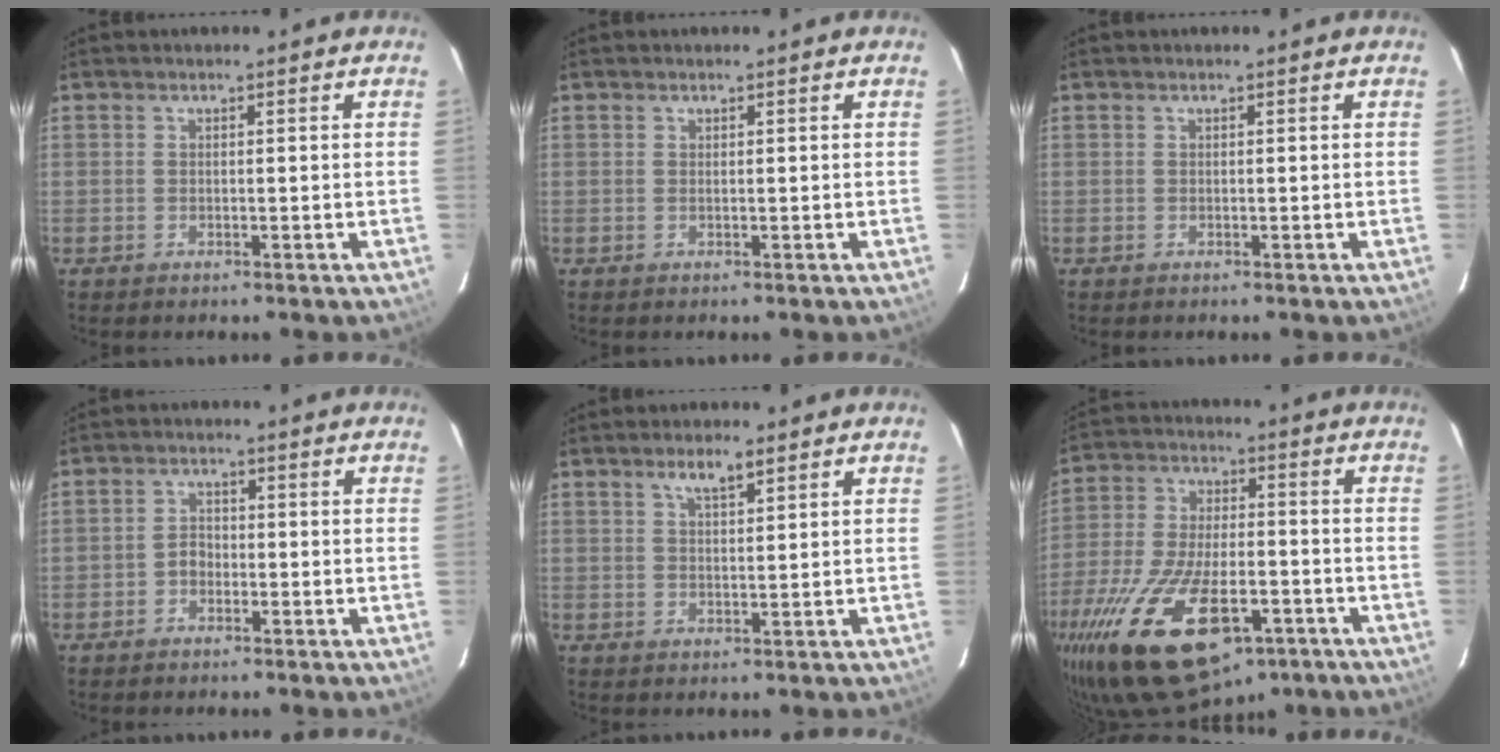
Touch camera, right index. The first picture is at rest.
{"total": 0.0}
{"total": 0.0}
{"total": 2.6, "force": [-1.1, 2.0, 1.0], "torque": [-0.021, 0.009, -0.021]}
{"total": 3.4, "force": [2.3, 0.9, 2.4], "torque": [-0.041, 0.005, 0.040]}
{"total": 26.1, "force": [-13.9, 12.3, 18.4], "torque": [-0.381, -0.046, -0.222]}